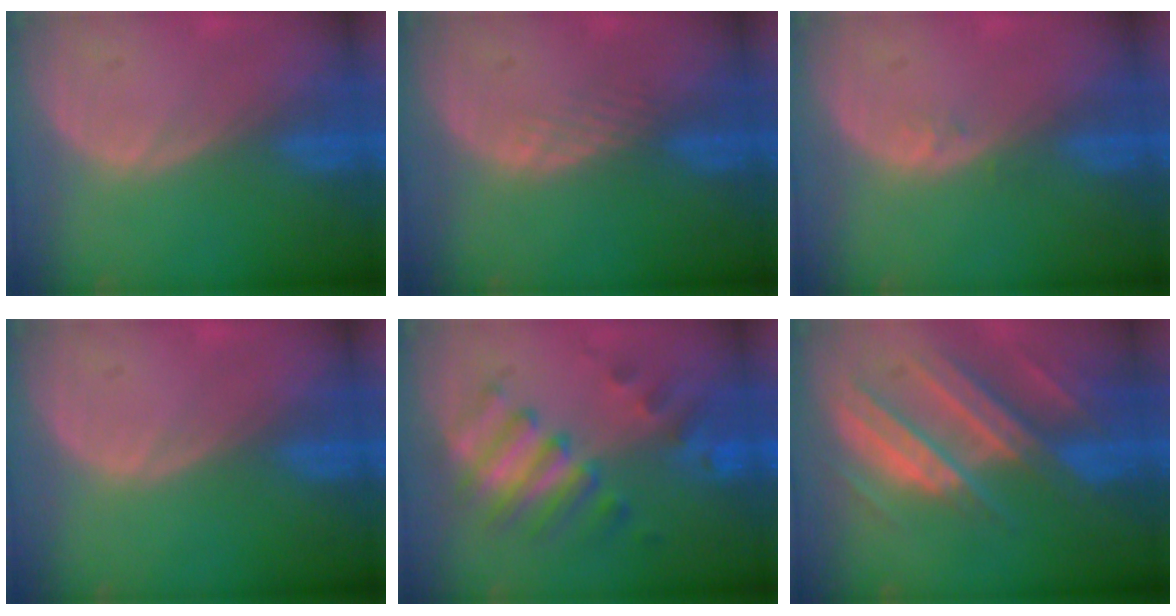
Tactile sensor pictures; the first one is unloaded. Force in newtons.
{"total": 1.6, "press": 1.6, "slide": 0.1}
{"total": 0.8, "press": 0.6, "slide": 0.5}
{"total": 0.0}
{"total": 8.0, "press": 7.7, "slide": 1.9}
{"total": 10.5, "press": 9.2, "slide": 4.9}